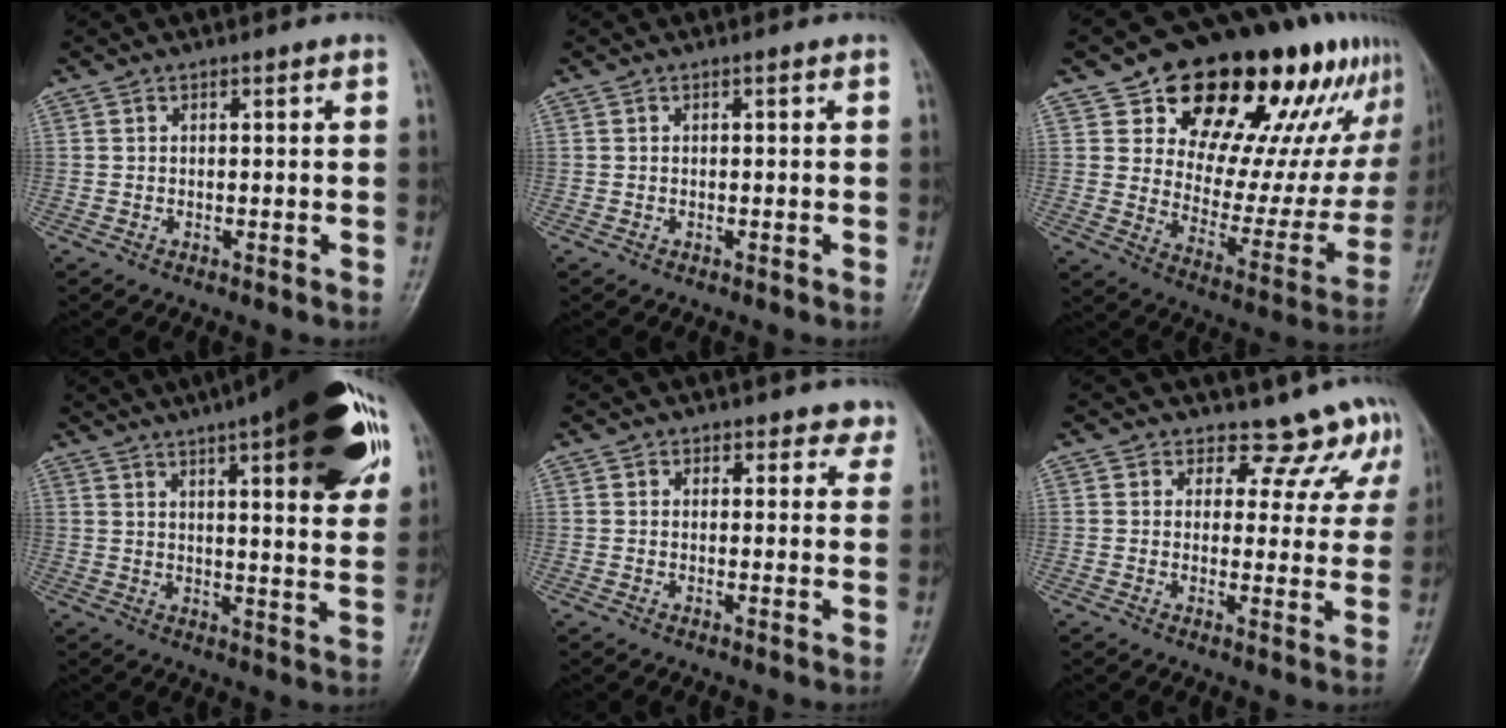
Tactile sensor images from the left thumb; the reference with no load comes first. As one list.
[{"total": 0.0}, {"total": 28.9, "force": [17.6, 14.2, 18.1], "torque": [-0.211, -0.047, 0.259]}, {"total": 24.1, "force": [11.6, 6.6, 20.0], "torque": [-0.253, -0.013, 0.156]}, {"total": 4.4, "force": [3.6, 2.5, 0.0], "torque": [0.046, -0.017, 0.023]}, {"total": 8.4, "force": [7.0, 4.6, 0.7], "torque": [0.037, -0.039, 0.067]}]